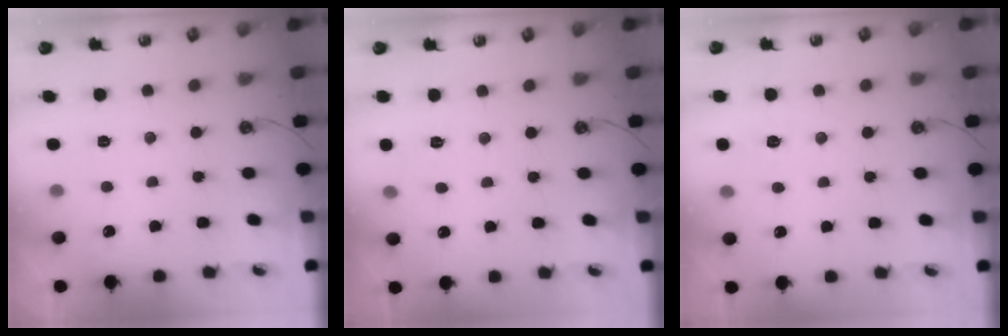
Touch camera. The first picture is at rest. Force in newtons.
{"total": 4.5, "press": 4.4, "slide": 0.4}
{"total": 5.5, "press": 5.5, "slide": 0.5}